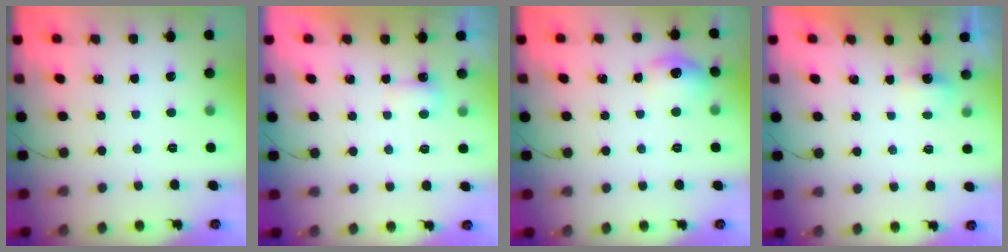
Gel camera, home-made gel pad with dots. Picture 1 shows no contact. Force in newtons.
{"total": 3.0, "press": 2.9, "slide": 0.8}
{"total": 8.9, "press": 8.8, "slide": 1.4}
{"total": 2.7, "press": 2.6, "slide": 0.6}